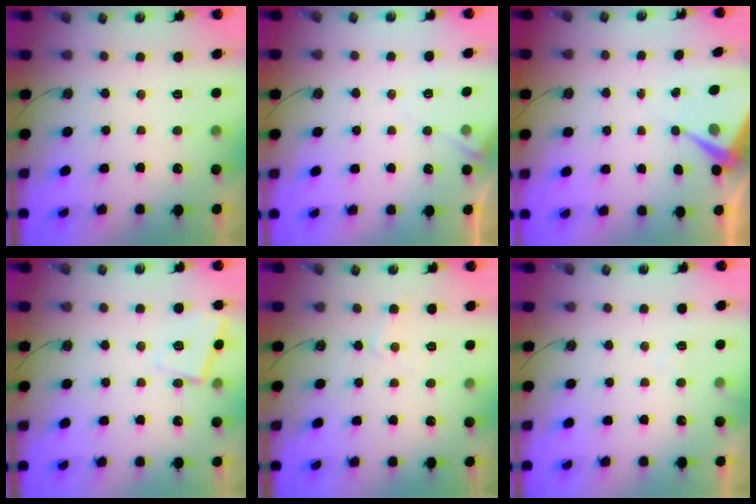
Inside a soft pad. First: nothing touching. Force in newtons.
{"total": 5.2, "press": 5.2, "slide": 0.7}
{"total": 6.6, "press": 6.6, "slide": 0.5}
{"total": 7.0, "press": 6.9, "slide": 1.0}
{"total": 4.2, "press": 4.2, "slide": 0.5}
{"total": 3.8, "press": 3.7, "slide": 0.6}